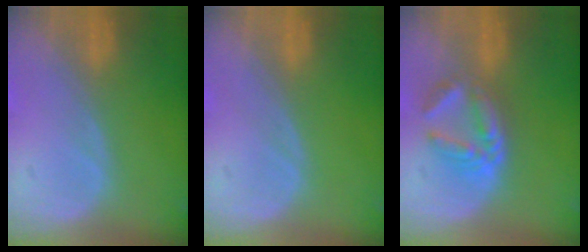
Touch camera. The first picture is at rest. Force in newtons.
{"total": 0.0}
{"total": 6.1, "press": 5.2, "slide": 3.0}